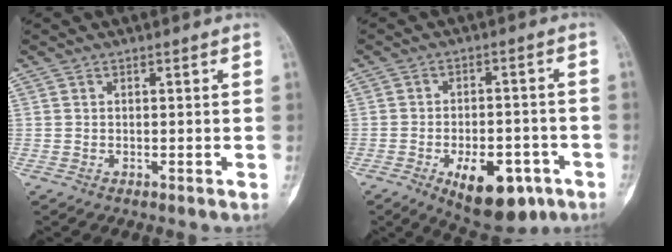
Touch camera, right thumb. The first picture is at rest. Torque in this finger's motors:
{"motor_torque": [1.85, 1.06, 1.18, -0.78, 0.22]}